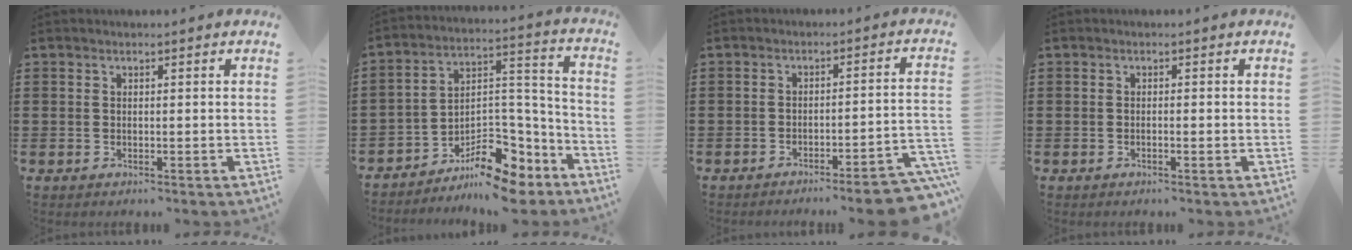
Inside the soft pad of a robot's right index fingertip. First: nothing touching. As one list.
[{"total": 10.8, "force": [-8.4, 4.7, 5.0], "torque": [-0.068, 0.034, -0.151]}, {"total": 4.7, "force": [-4.0, -0.2, 2.5], "torque": [-0.042, -0.013, -0.076]}, {"total": 0.6, "force": [-0.3, -0.1, 0.6], "torque": [-0.009, -0.003, -0.005]}]